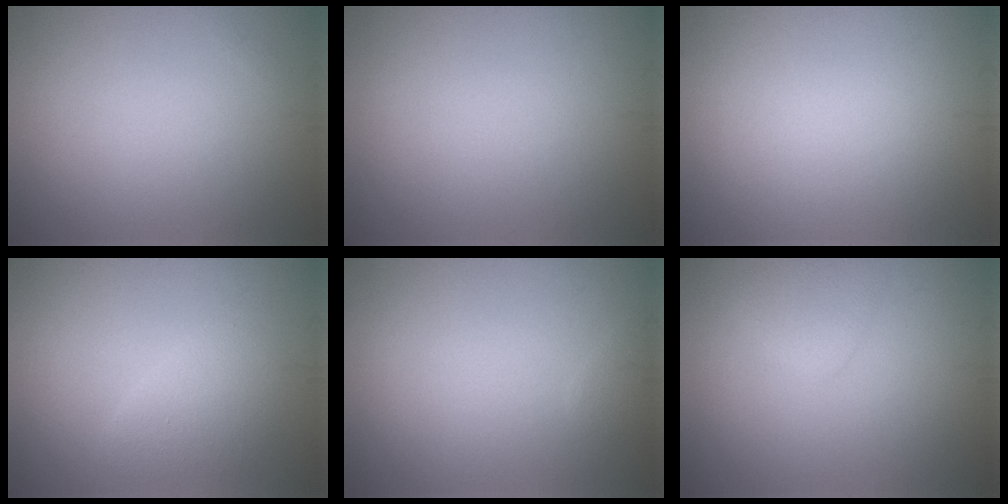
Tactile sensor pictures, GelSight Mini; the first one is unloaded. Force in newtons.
{"total": 0.0}
{"total": 0.0}
{"total": 2.4, "press": 2.3, "slide": 0.2}
{"total": 0.9, "press": 0.9, "slide": 0.1}
{"total": 1.6, "press": 1.6, "slide": 0.1}